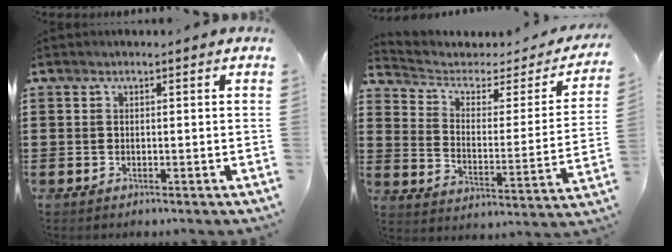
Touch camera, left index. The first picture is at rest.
{"total": 3.4, "force": [2.3, 2.0, 1.4], "torque": [-0.048, -0.014, 0.033]}